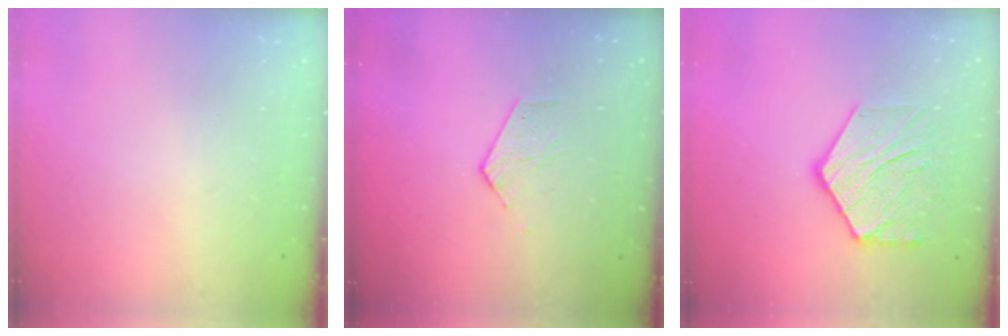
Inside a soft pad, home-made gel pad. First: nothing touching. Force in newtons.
{"total": 3.6, "press": 3.6, "slide": 0.3}
{"total": 14.8, "press": 14.7, "slide": 1.4}